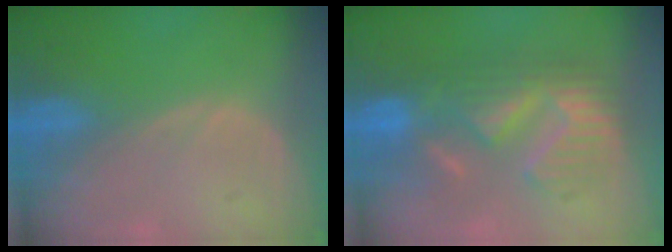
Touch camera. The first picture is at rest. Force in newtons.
{"total": 8.9, "press": 8.9, "slide": 0.0}